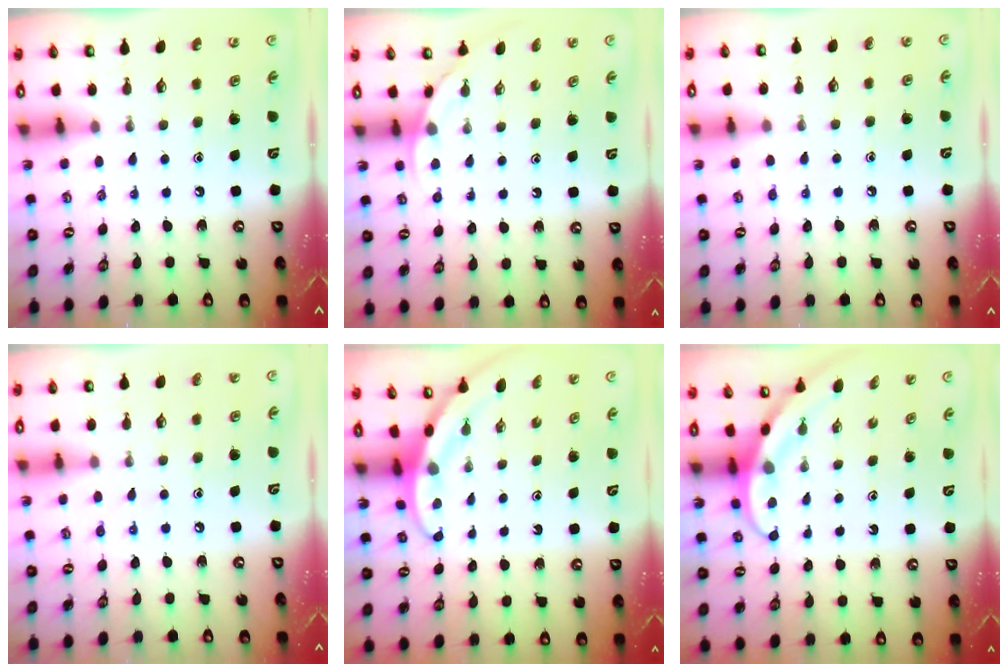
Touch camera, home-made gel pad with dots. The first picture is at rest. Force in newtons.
{"total": 2.5, "press": 2.5, "slide": 0.2}
{"total": 4.9, "press": 4.9, "slide": 0.5}
{"total": 4.4, "press": 4.4, "slide": 0.4}
{"total": 2.9, "press": 2.9, "slide": 0.1}
{"total": 3.1, "press": 3.1, "slide": 0.1}